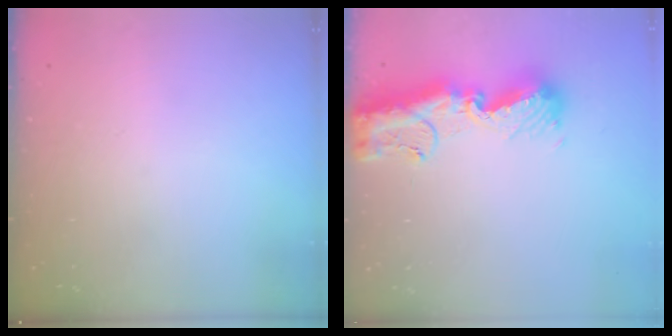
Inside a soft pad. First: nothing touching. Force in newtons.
{"total": 15.0, "press": 14.9, "slide": 1.7}